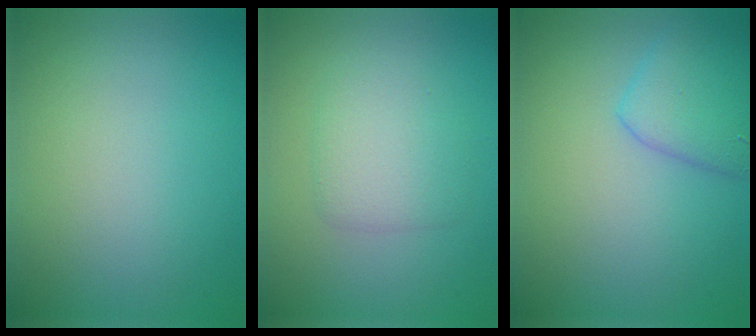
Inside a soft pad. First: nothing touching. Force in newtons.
{"total": 2.8, "press": 2.8, "slide": 0.1}
{"total": 3.3, "press": 3.3, "slide": 0.2}